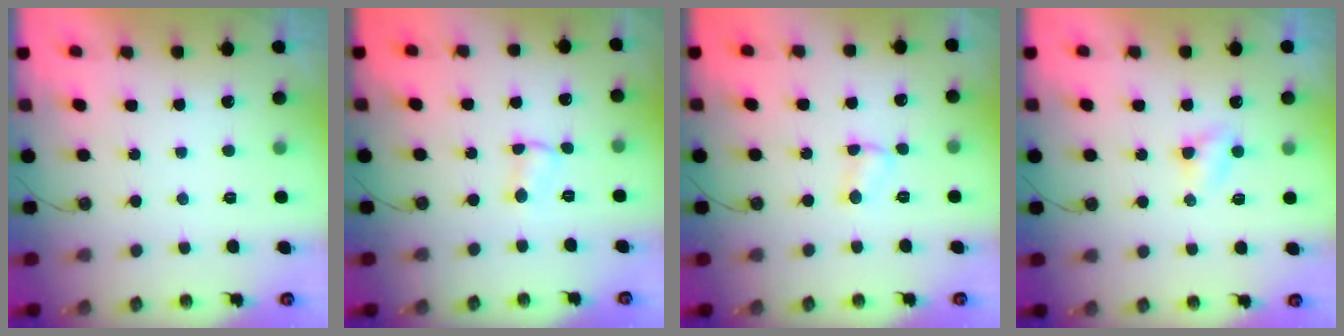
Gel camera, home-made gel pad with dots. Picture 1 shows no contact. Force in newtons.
{"total": 2.5, "press": 2.5, "slide": 0.4}
{"total": 4.3, "press": 4.3, "slide": 0.6}
{"total": 2.9, "press": 2.9, "slide": 0.3}